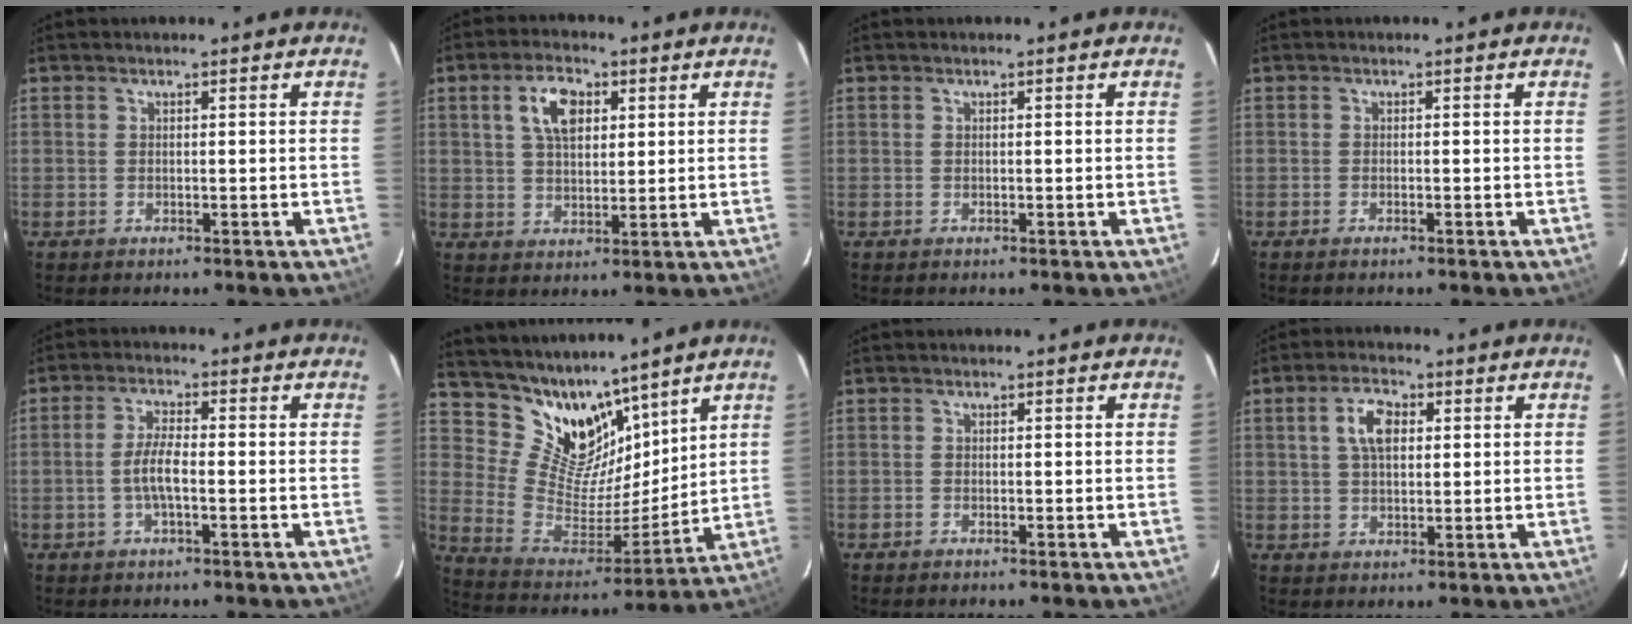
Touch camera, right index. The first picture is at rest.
{"total": 7.3, "force": [2.7, 4.0, 5.5], "torque": [-0.100, 0.018, 0.050]}
{"total": 0.0}
{"total": 0.7, "force": [-0.5, 0.2, 0.3], "torque": [-0.007, 0.000, -0.011]}
{"total": 4.8, "force": [-1.2, 1.1, 4.5], "torque": [-0.091, 0.005, -0.023]}
{"total": 14.5, "force": [11.6, 7.6, 4.5], "torque": [-0.097, -0.011, 0.228]}
{"total": 0.5, "force": [-0.5, 0.2, 0.1], "torque": [-0.003, 0.001, -0.011]}
{"total": 5.9, "force": [1.6, 3.3, 4.6], "torque": [-0.085, 0.015, 0.030]}